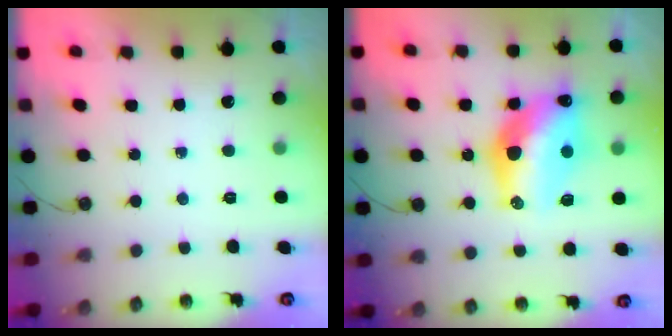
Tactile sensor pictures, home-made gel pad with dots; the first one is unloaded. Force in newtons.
{"total": 16.3, "press": 15.6, "slide": 4.7}